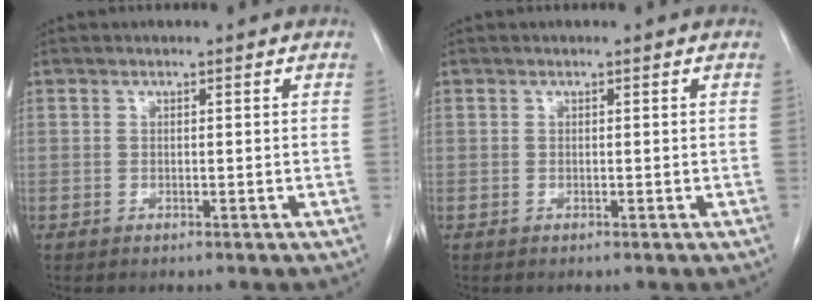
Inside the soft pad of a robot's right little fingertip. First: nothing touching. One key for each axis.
{"total": 0.0}